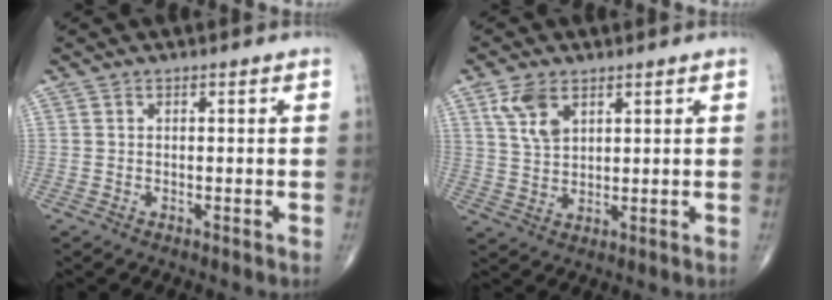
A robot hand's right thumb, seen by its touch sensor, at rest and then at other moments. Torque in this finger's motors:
{"motor_torque": [0.26, 1.70, 0.71, 0.48, 0.08]}